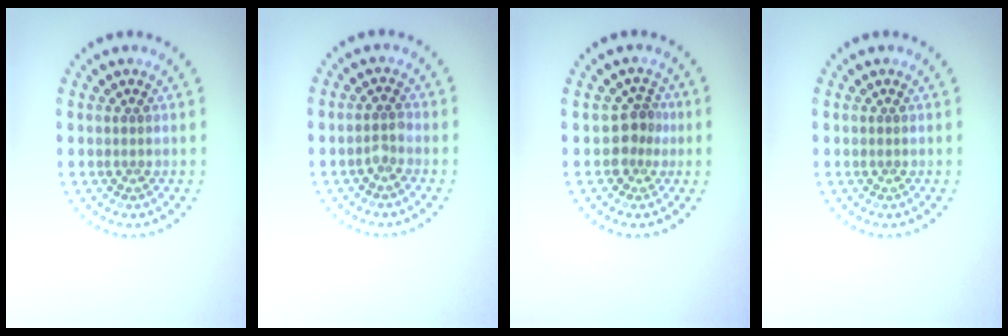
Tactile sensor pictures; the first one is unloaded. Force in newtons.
{"total": 1.0, "press": 0.9, "slide": 0.4}
{"total": 2.3, "press": 1.8, "slide": 1.5}
{"total": 0.0}